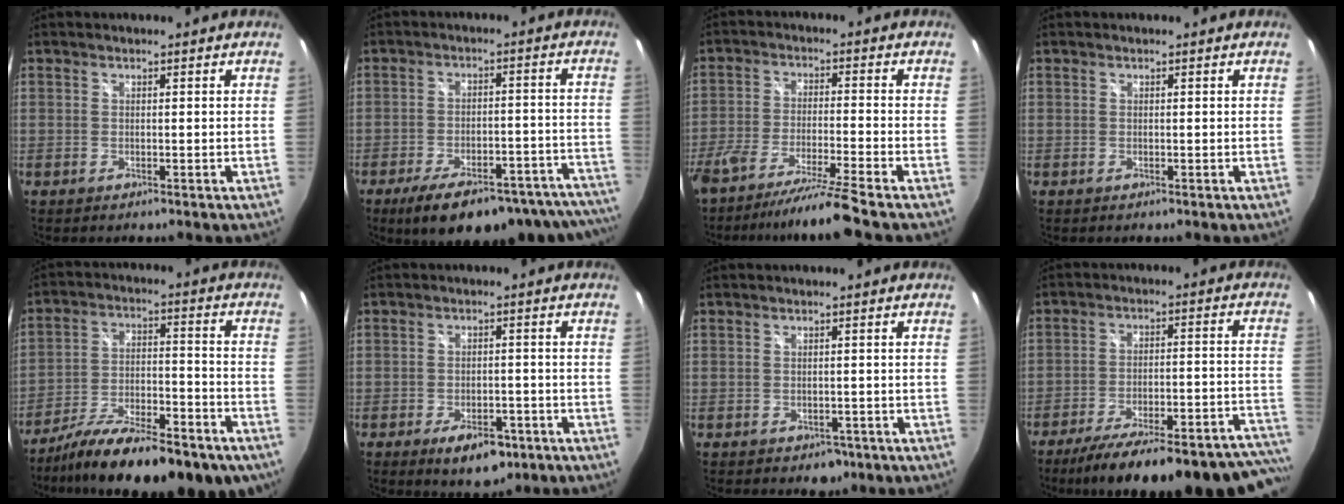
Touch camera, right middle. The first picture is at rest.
{"total": 23.9, "force": [-20.1, 6.4, 11.1], "torque": [-0.161, -0.002, -0.249]}
{"total": 10.9, "force": [-9.3, -1.8, 5.4], "torque": [-0.117, -0.026, -0.162]}
{"total": 0.0}
{"total": 22.0, "force": [-16.3, 6.1, 13.5], "torque": [-0.227, -0.043, -0.243]}
{"total": 7.8, "force": [-4.6, 3.9, 4.9], "torque": [-0.090, -0.004, -0.061]}
{"total": 2.8, "force": [-1.5, 2.1, 1.1], "torque": [-0.020, -0.006, -0.015]}
{"total": 30.1, "force": [-26.4, 5.0, 13.5], "torque": [-0.170, -0.025, -0.352]}